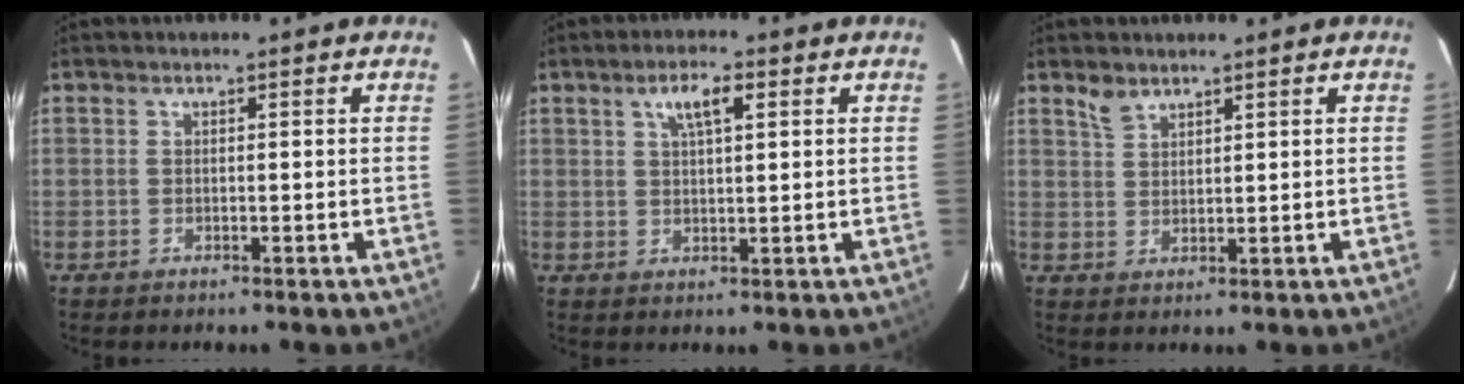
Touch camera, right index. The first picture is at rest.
{"total": 4.6, "force": [2.1, 1.4, 3.9], "torque": [-0.070, 0.009, 0.037]}
{"total": 2.9, "force": [2.3, 1.4, 1.1], "torque": [-0.021, 0.003, 0.047]}